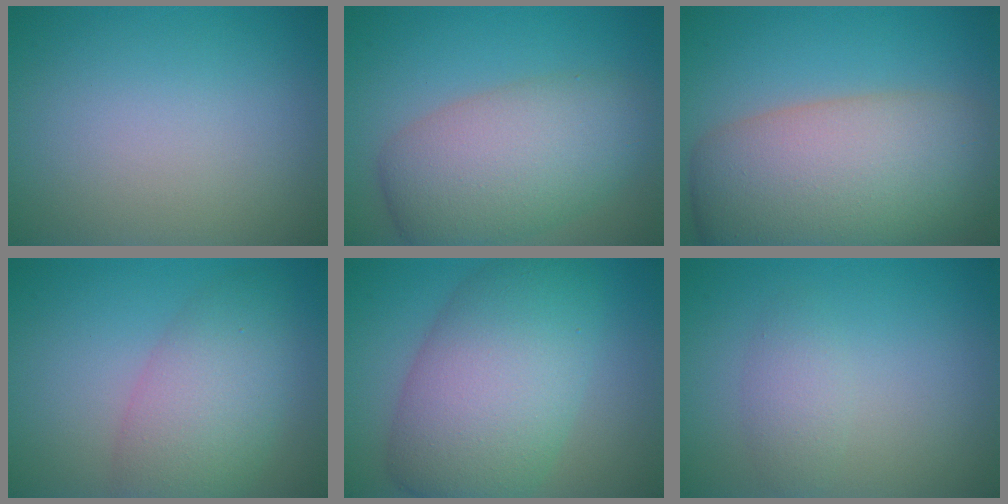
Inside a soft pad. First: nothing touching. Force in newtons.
{"total": 7.7, "press": 7.7, "slide": 0.7}
{"total": 11.9, "press": 11.9, "slide": 0.8}
{"total": 6.1, "press": 6.1, "slide": 0.2}
{"total": 10.6, "press": 10.6, "slide": 0.1}
{"total": 1.8, "press": 1.8, "slide": 0.2}